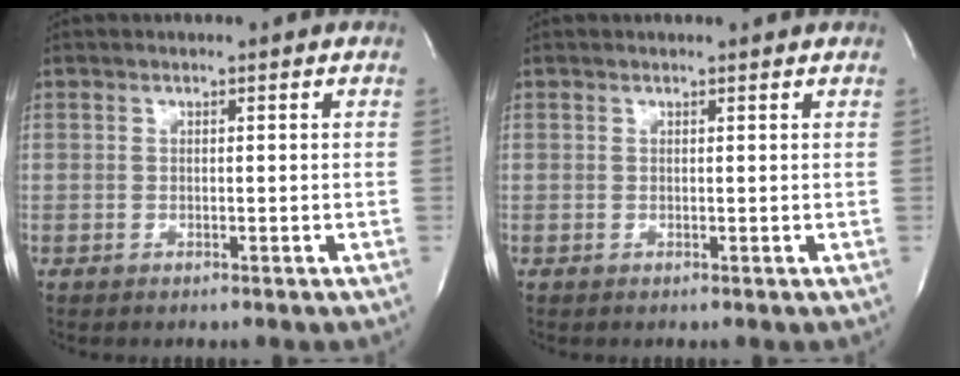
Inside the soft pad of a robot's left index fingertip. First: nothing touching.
{"total": 1.8, "force": [1.8, 0.2, 0.3], "torque": [-0.011, 0.010, 0.018]}